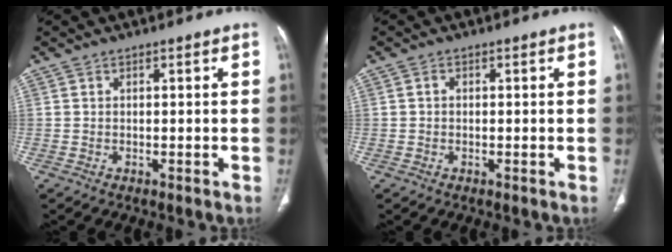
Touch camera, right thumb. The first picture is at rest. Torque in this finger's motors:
{"motor_torque": [-0.17, 0.10, -0.05, 0.02, 0.07]}